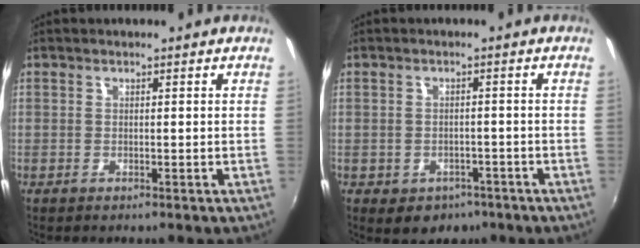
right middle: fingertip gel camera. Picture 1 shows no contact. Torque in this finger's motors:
{"motor_torque": [-0.14, 0.04, -0.02, -0.01]}